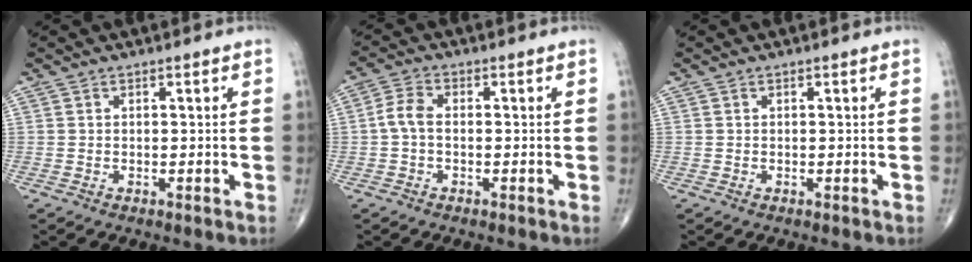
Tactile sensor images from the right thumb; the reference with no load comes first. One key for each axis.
{"total": 3.8, "fx": -0.4, "fy": 2.3, "fz": 3.1, "tx": -0.064, "ty": 0.012, "tz": -0.016}
{"total": 0.0}